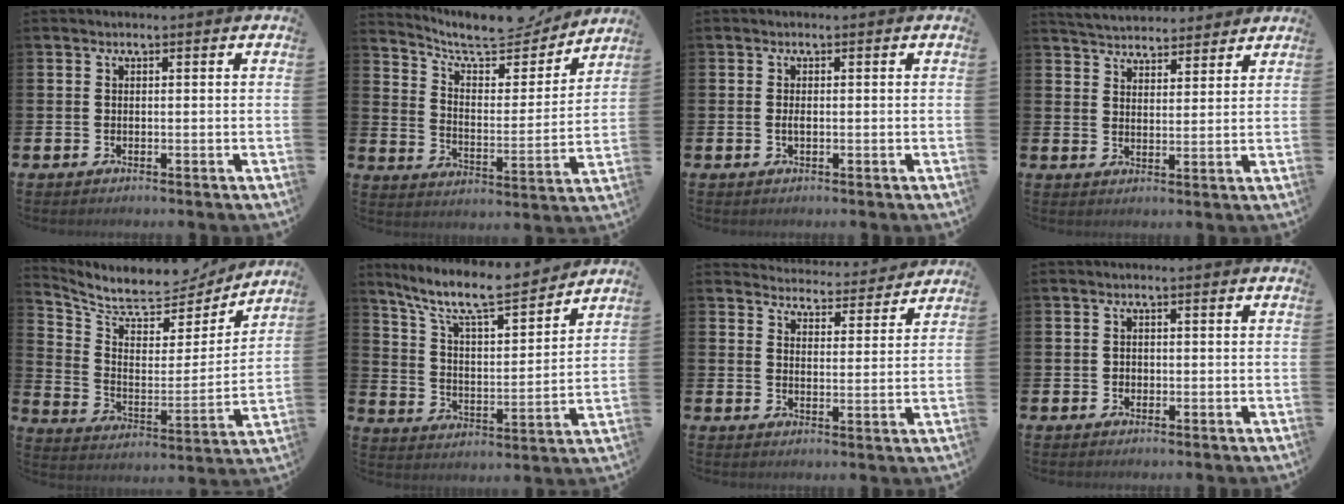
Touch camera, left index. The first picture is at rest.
{"total": 9.5, "force": [8.5, 2.7, 3.2], "torque": [-0.091, -0.059, 0.146]}
{"total": 0.9, "force": [-0.2, 0.4, 0.8], "torque": [-0.016, 0.002, -0.004]}
{"total": 4.9, "force": [4.8, 0.9, -0.1], "torque": [-0.015, -0.027, 0.087]}
{"total": 8.3, "force": [7.7, 2.6, 1.9], "torque": [-0.079, -0.062, 0.131]}
{"total": 9.9, "force": [8.8, 1.6, 4.4], "torque": [-0.118, -0.054, 0.150]}
{"total": 4.4, "force": [4.4, 0.7, -0.1], "torque": [-0.006, -0.041, 0.073]}
{"total": 0.8, "force": [-0.2, 0.8, 0.2], "torque": [-0.005, 0.007, -0.005]}